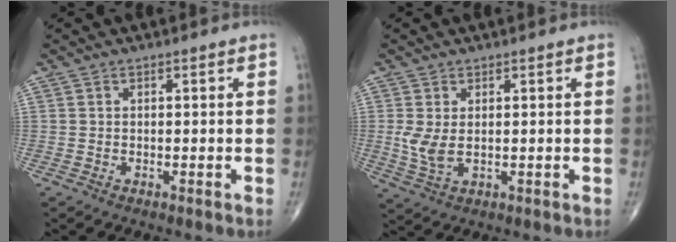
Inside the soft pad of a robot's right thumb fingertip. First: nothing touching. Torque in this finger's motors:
{"motor_torque": [2.10, 2.10, 0.01, -0.42, 0.04]}